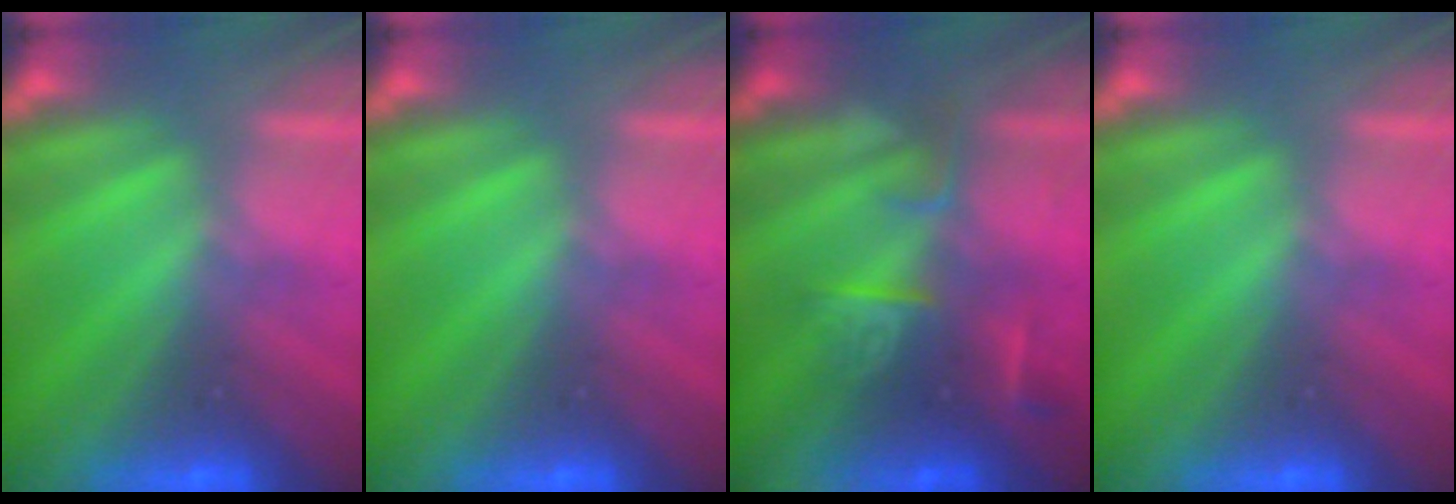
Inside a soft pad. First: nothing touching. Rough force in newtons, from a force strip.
{"total": 0.0}
{"total": 2.5}
{"total": 0.0}